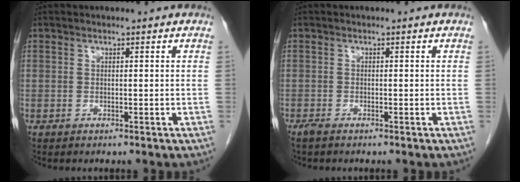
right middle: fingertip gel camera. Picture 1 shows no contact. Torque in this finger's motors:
{"motor_torque": [0.27, -0.19, 0.04, 0.01]}